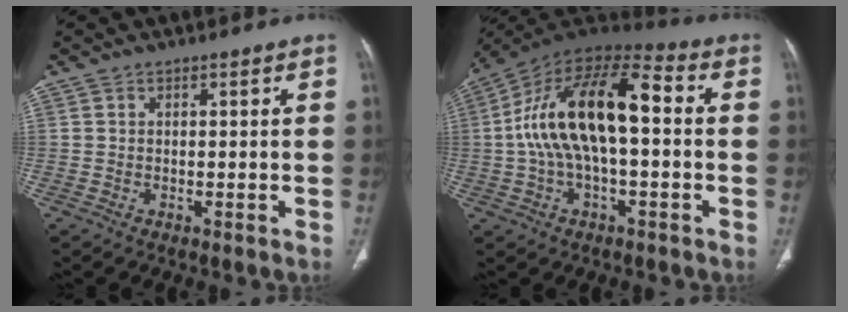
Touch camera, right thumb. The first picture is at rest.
{"total": 19.5, "force": [0.7, 9.0, 17.2], "torque": [-0.314, 0.050, 0.004]}